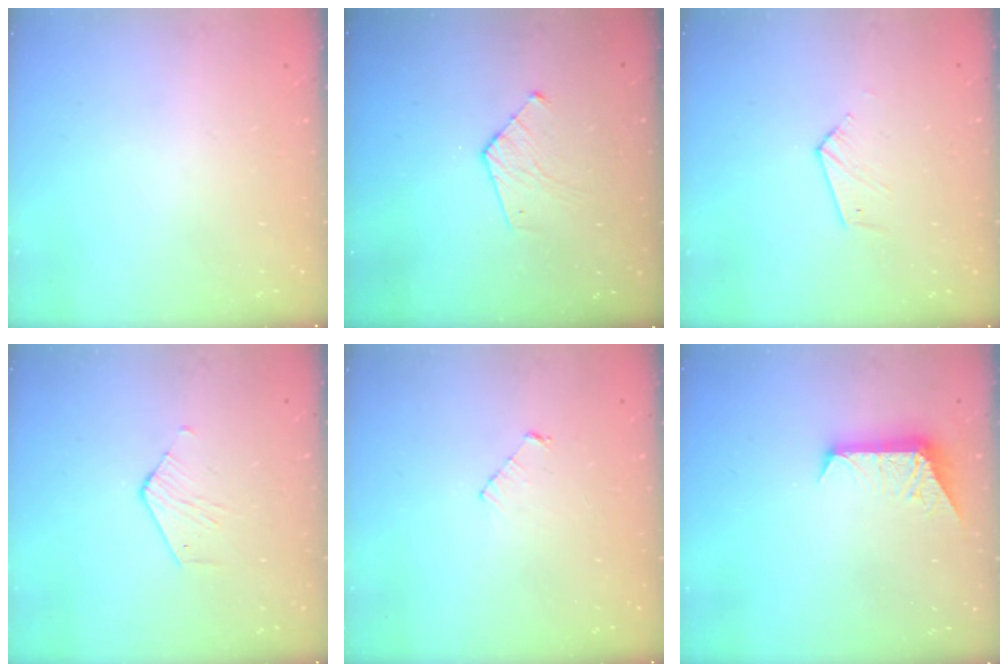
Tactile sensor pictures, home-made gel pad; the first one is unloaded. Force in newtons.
{"total": 6.6, "press": 6.6, "slide": 0.4}
{"total": 4.0, "press": 4.0, "slide": 0.4}
{"total": 2.5, "press": 2.5, "slide": 0.2}
{"total": 3.8, "press": 3.8, "slide": 0.4}
{"total": 8.1, "press": 8.1, "slide": 0.7}